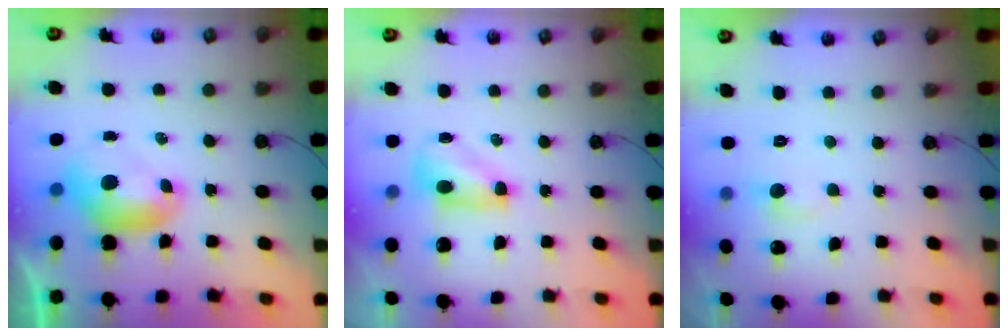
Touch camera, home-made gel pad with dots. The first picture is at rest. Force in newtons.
{"total": 3.3, "press": 3.3, "slide": 0.6}
{"total": 1.2, "press": 0.9, "slide": 0.8}